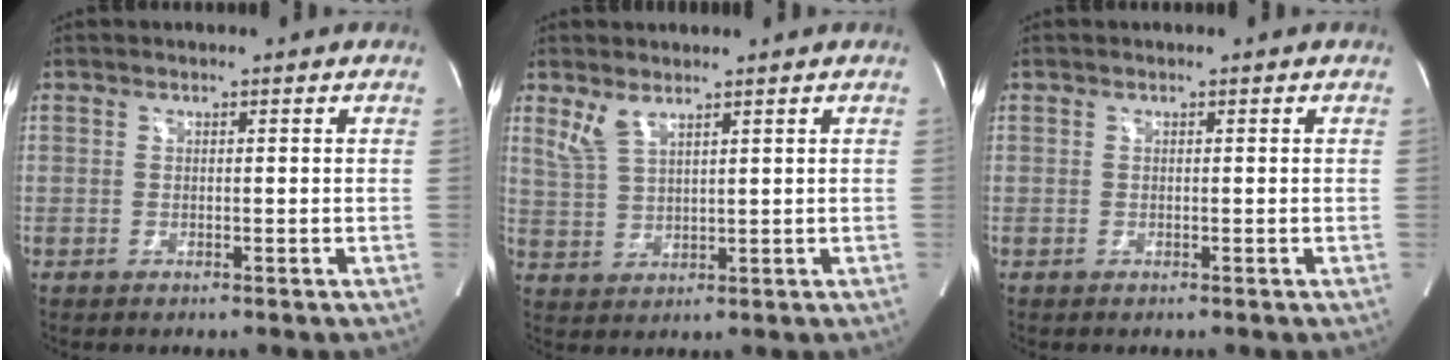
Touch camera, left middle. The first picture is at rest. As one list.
[{"total": 3.8, "force": [2.8, 1.0, 2.4], "torque": [-0.063, 0.002, 0.068]}, {"total": 0.0}]